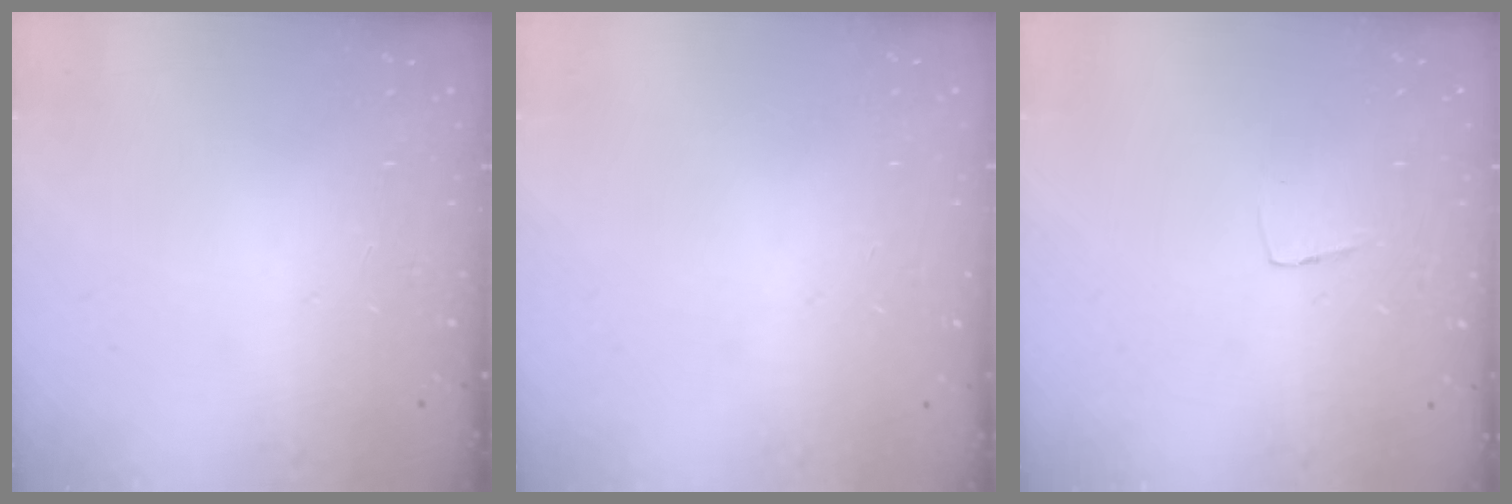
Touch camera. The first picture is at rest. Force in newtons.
{"total": 0.0}
{"total": 3.3, "press": 3.3, "slide": 0.2}